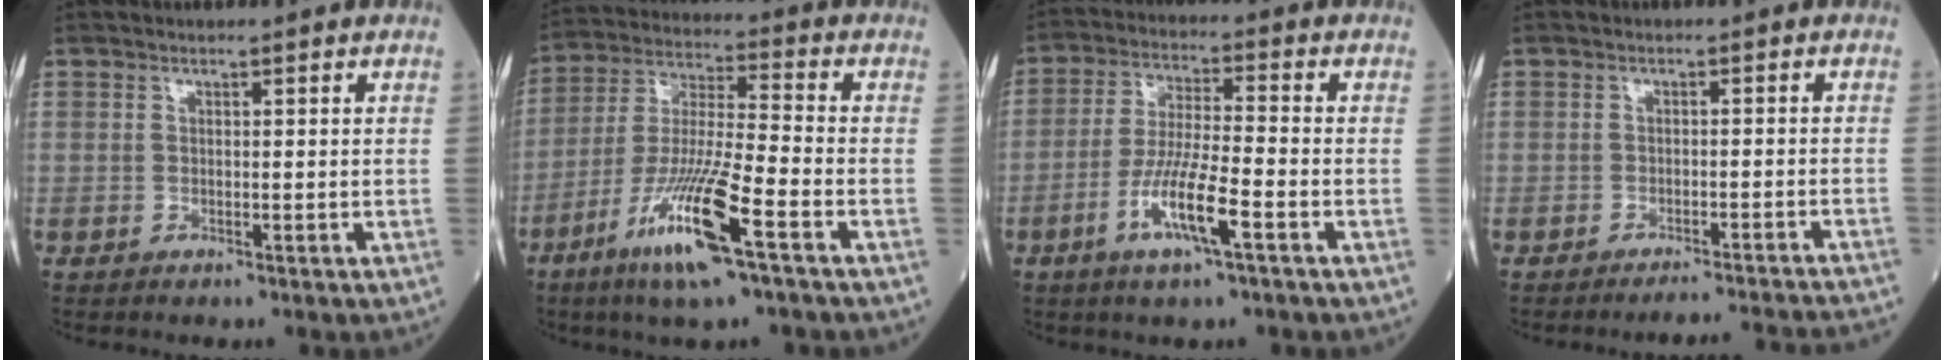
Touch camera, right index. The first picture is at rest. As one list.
[{"total": 14.4, "force": [-7.3, 0.6, 12.4], "torque": [-0.252, -0.024, -0.134]}, {"total": 9.2, "force": [-3.9, 0.7, 8.3], "torque": [-0.164, -0.009, -0.075]}, {"total": 11.7, "force": [-11.3, -1.2, 3.0], "torque": [-0.010, -0.013, -0.132]}]